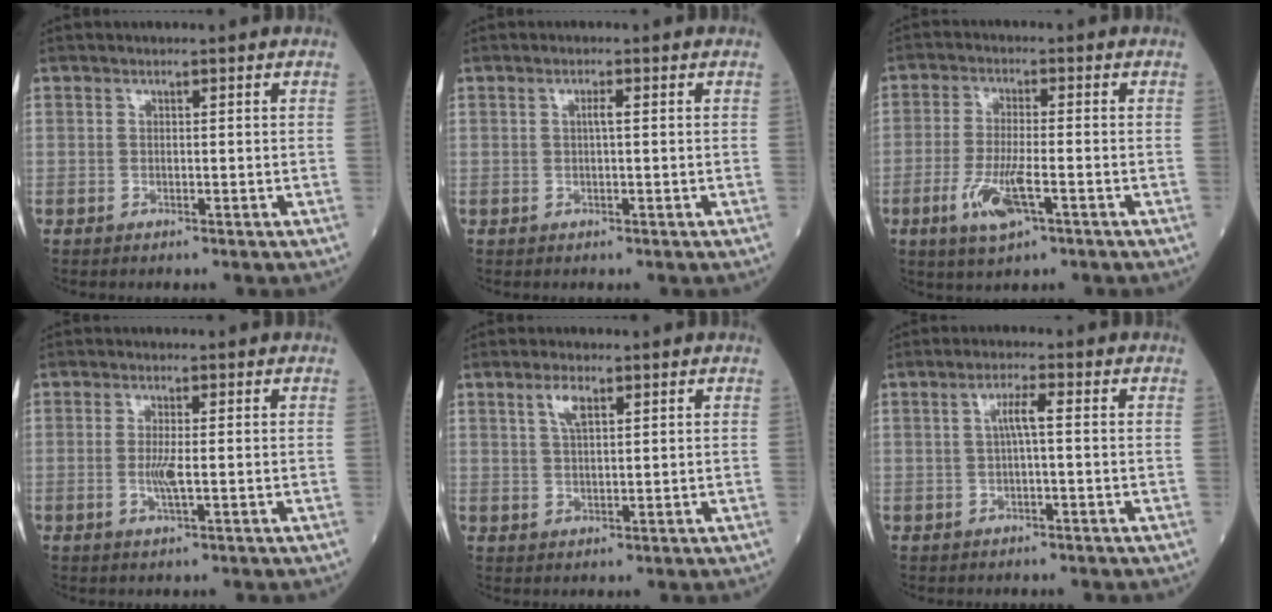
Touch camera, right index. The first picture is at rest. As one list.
[{"total": 1.2, "force": [0.2, 0.0, 1.2], "torque": [-0.023, 0.002, 0.002]}, {"total": 7.2, "force": [-2.9, 1.4, 6.4], "torque": [-0.134, -0.013, -0.051]}, {"total": 2.8, "force": [-0.3, 0.1, 2.8], "torque": [-0.060, -0.004, -0.006]}, {"total": 3.3, "force": [1.7, 0.9, 2.7], "torque": [-0.057, 0.003, 0.035]}, {"total": 3.0, "force": [0.3, 0.2, 2.9], "torque": [-0.056, 0.006, 0.006]}]